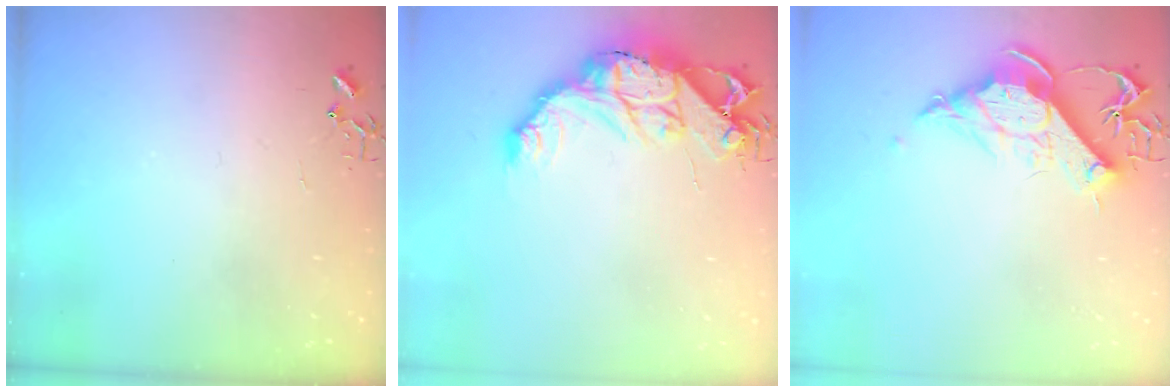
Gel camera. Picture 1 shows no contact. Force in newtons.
{"total": 16.7, "press": 16.6, "slide": 1.4}
{"total": 13.2, "press": 13.1, "slide": 1.6}